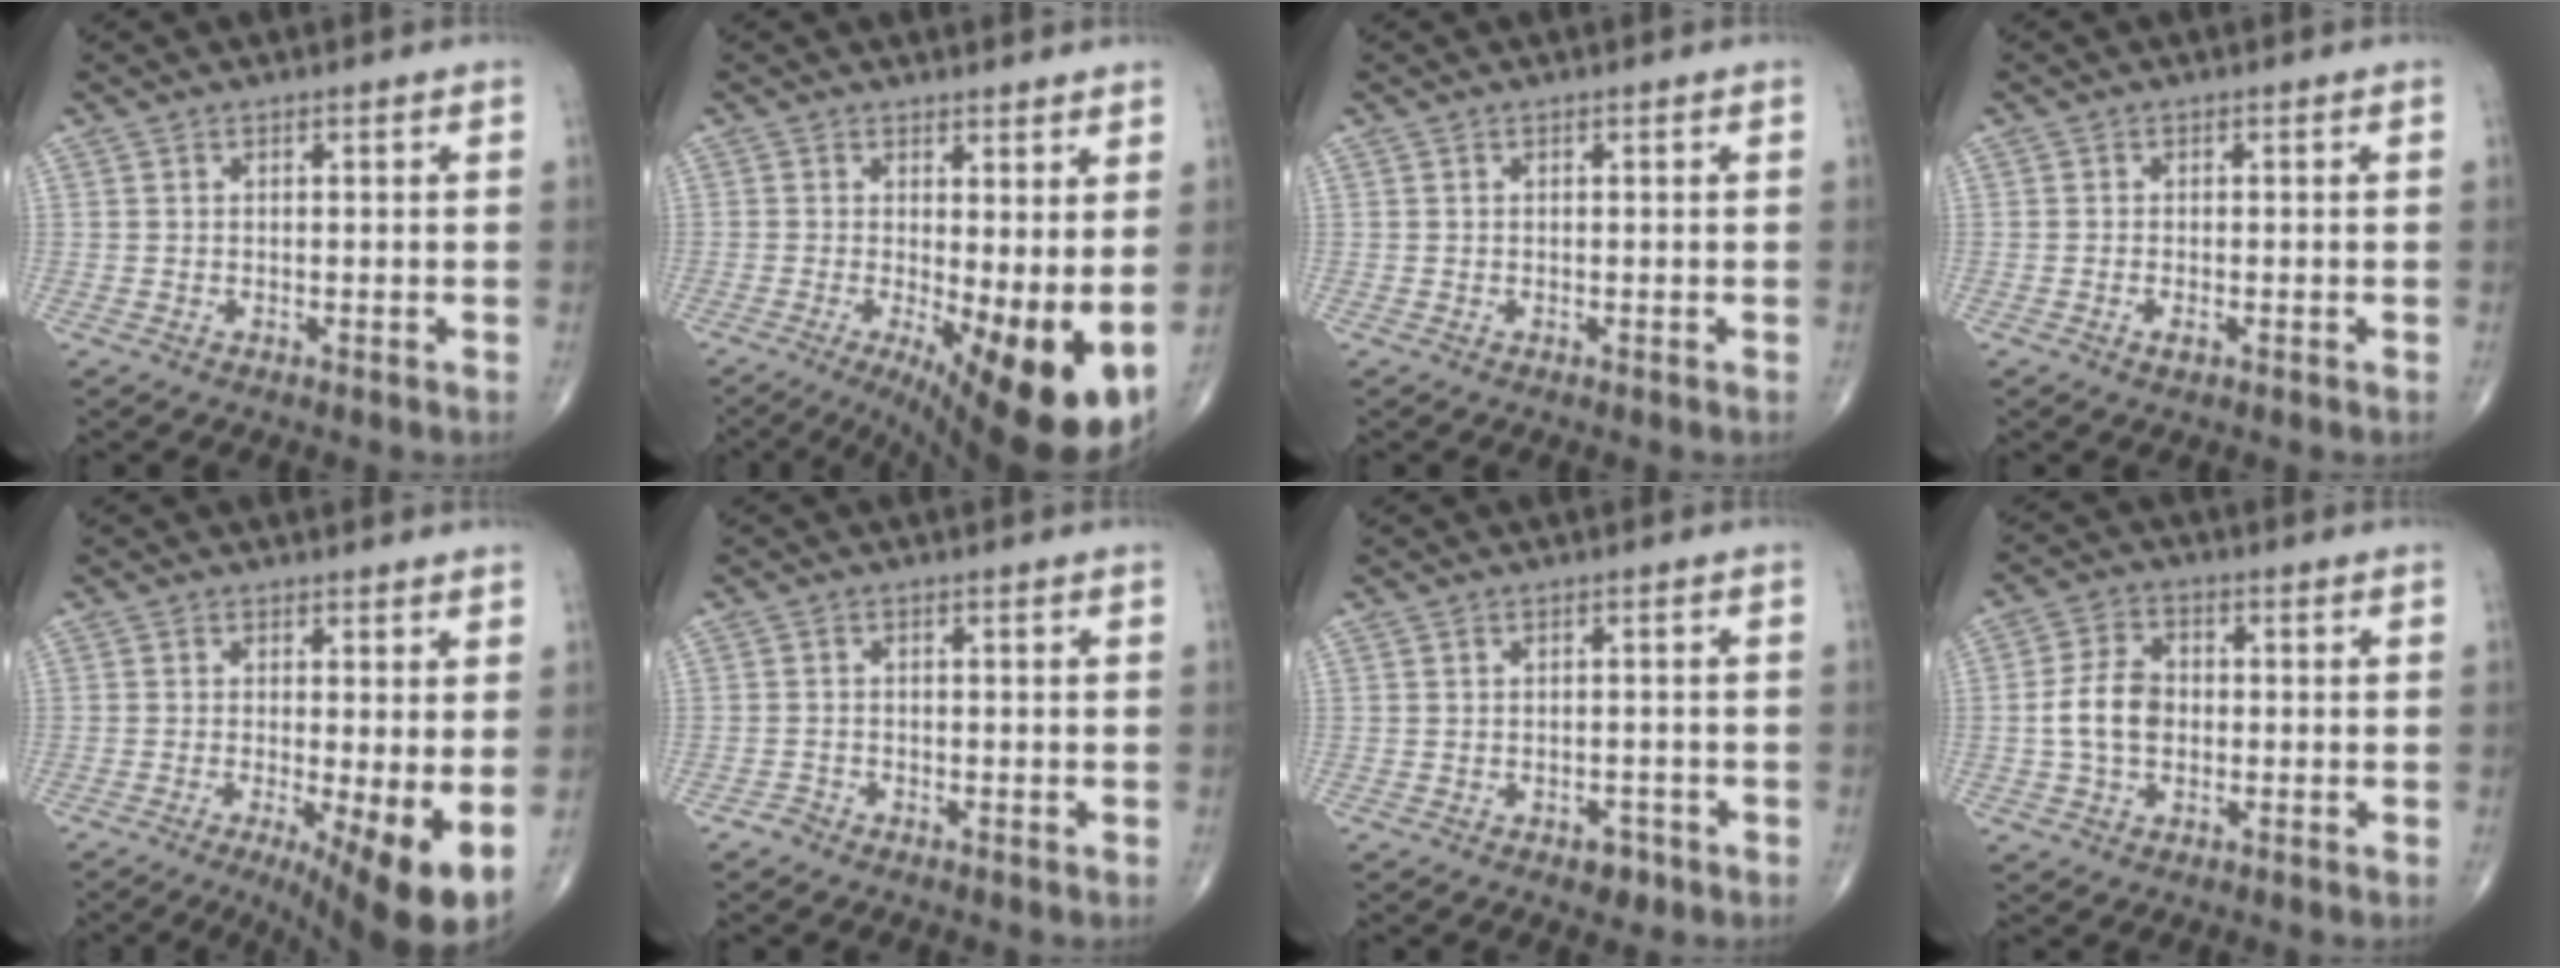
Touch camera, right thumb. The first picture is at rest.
{"total": 13.3, "force": [-1.2, 4.3, 12.5], "torque": [-0.183, -0.029, -0.004]}
{"total": 0.0}
{"total": 1.4, "force": [-0.6, 0.6, 1.1], "torque": [-0.021, -0.001, -0.011]}
{"total": 9.8, "force": [-2.4, 2.0, 9.2], "torque": [-0.143, -0.021, -0.034]}
{"total": 1.3, "force": [-1.1, 0.7, -0.1], "torque": [0.001, 0.001, -0.028]}
{"total": 2.6, "force": [-1.5, 1.6, 1.4], "torque": [-0.006, 0.007, -0.016]}
{"total": 7.5, "force": [-0.7, 5.2, 5.3], "torque": [-0.094, 0.016, -0.018]}